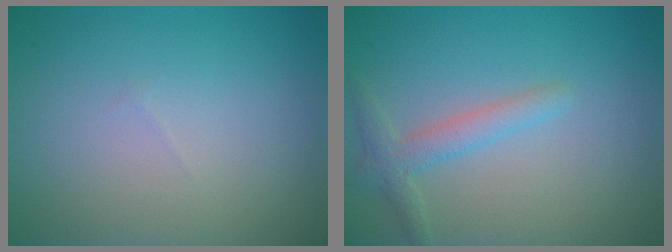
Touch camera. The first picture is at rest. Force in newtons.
{"total": 2.2, "press": 2.2, "slide": 0.2}